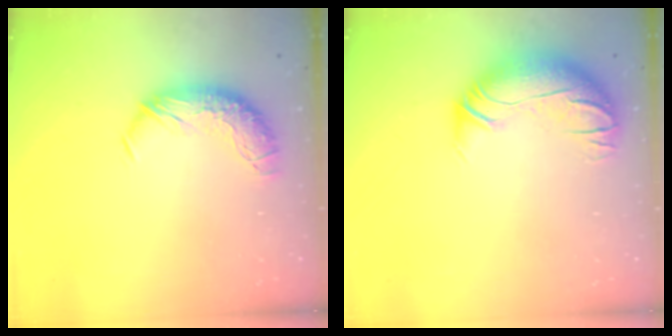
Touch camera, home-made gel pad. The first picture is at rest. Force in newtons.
{"total": 3.0, "press": 0.5, "slide": 2.9}